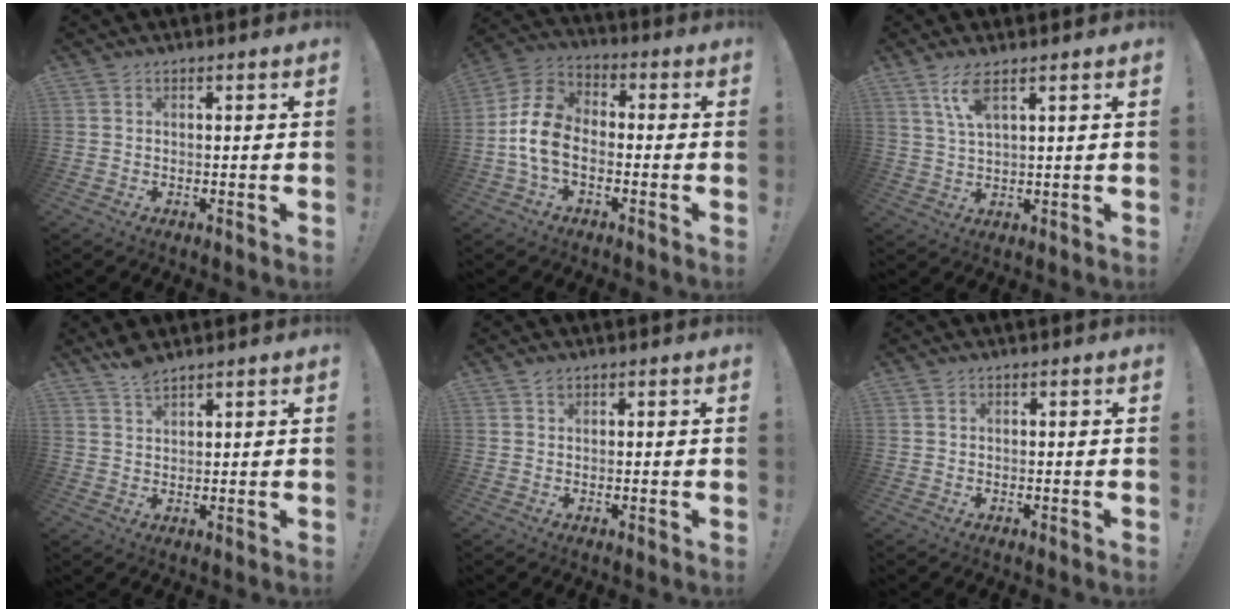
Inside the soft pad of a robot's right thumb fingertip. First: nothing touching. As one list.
[{"total": 11.5, "force": [-3.1, 8.0, 7.6], "torque": [-0.150, 0.031, -0.053]}, {"total": 6.1, "force": [3.7, 1.5, 4.7], "torque": [-0.099, -0.006, 0.065]}, {"total": 4.5, "force": [3.7, 0.8, 2.4], "torque": [-0.046, -0.017, 0.065]}, {"total": 1.0, "force": [0.8, 0.5, 0.3], "torque": [0.003, -0.003, 0.014]}, {"total": 0.5, "force": [0.2, 0.4, 0.1], "torque": [-0.010, 0.005, 0.007]}]